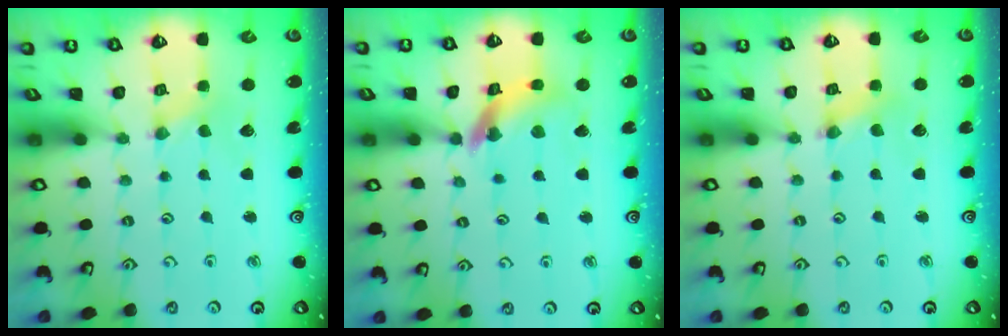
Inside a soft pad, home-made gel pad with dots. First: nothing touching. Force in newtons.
{"total": 11.6, "press": 11.5, "slide": 1.3}
{"total": 1.5, "press": 1.5, "slide": 0.1}